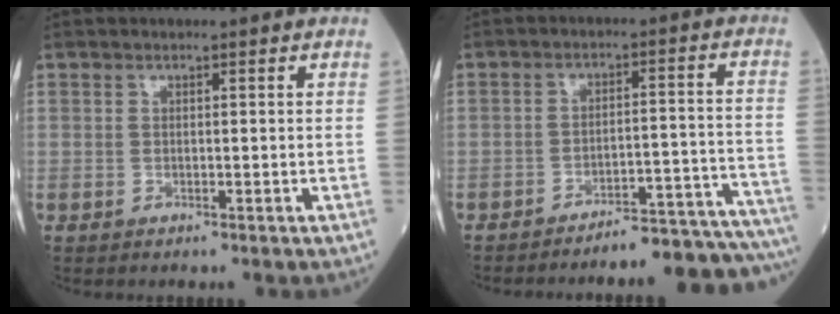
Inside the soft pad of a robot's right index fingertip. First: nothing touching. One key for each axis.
{"total": 16.7, "fx": -16.1, "fy": -0.5, "fz": 4.1, "tx": 0.001, "ty": 0.020, "tz": -0.201}